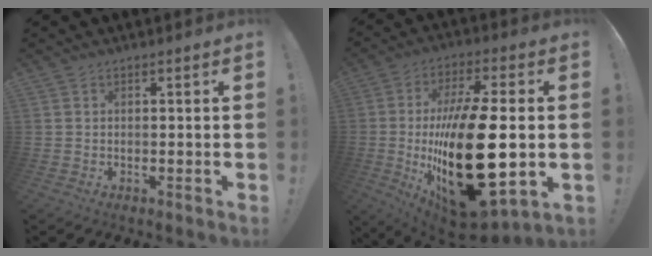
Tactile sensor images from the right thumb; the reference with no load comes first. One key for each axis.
{"total": 32.4, "fx": -3.3, "fy": 13.4, "fz": 29.3, "tx": -0.532, "ty": -0.009, "tz": -0.040}